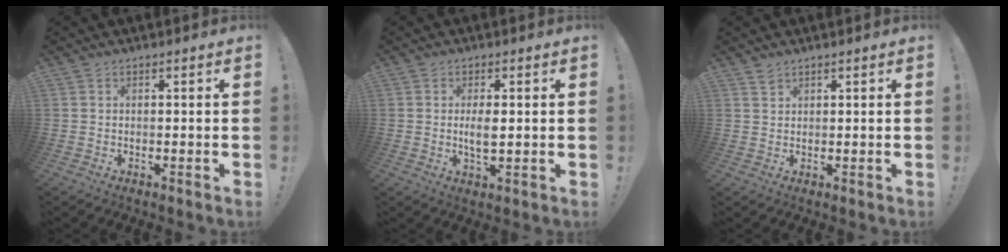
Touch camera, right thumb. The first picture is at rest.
{"total": 4.1, "force": [0.0, 1.5, 3.8], "torque": [-0.067, -0.005, -0.005]}
{"total": 1.7, "force": [1.5, 0.7, 0.5], "torque": [0.004, -0.013, 0.027]}